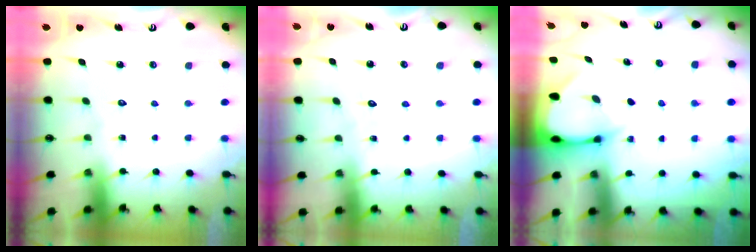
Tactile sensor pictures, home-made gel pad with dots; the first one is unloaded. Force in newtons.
{"total": 2.6, "press": 2.6, "slide": 0.3}
{"total": 2.9, "press": 2.9, "slide": 0.4}